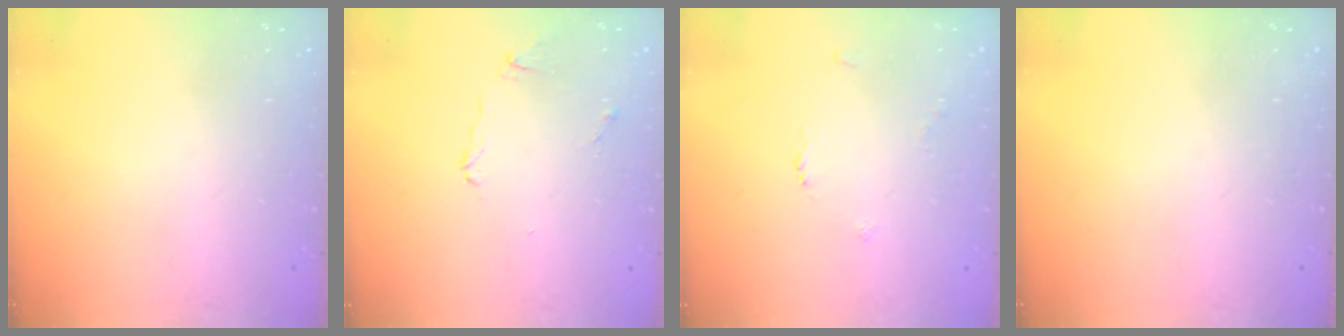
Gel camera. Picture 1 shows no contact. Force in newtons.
{"total": 3.6, "press": 3.5, "slide": 0.5}
{"total": 2.5, "press": 2.5, "slide": 0.4}
{"total": 0.0}